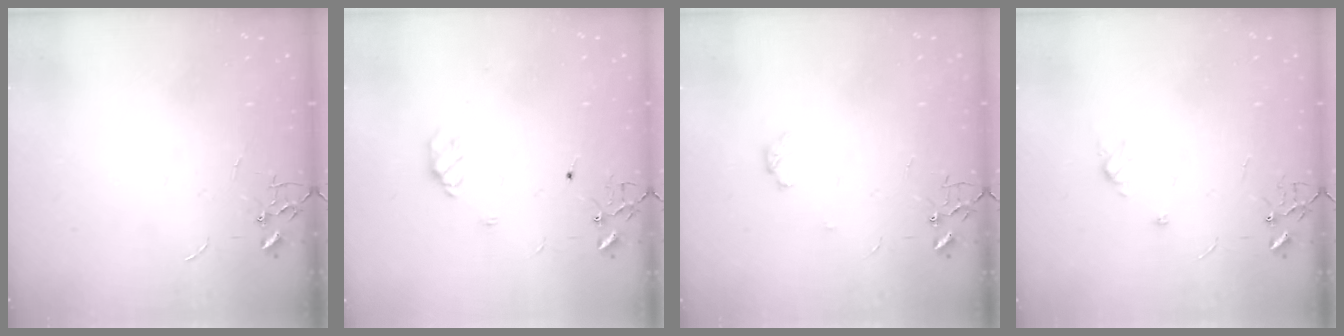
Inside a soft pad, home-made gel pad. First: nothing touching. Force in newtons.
{"total": 6.9, "press": 6.9, "slide": 0.7}
{"total": 4.1, "press": 4.1, "slide": 0.6}
{"total": 5.6, "press": 5.6, "slide": 0.6}